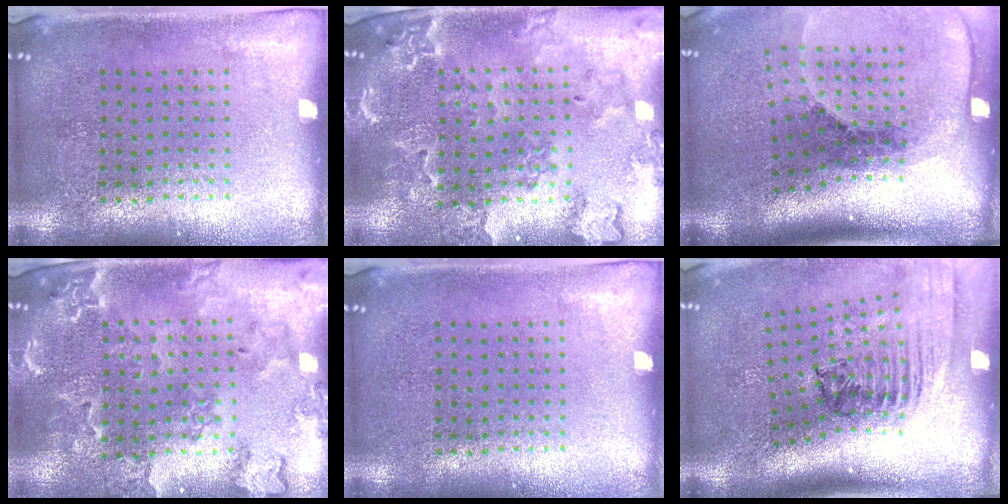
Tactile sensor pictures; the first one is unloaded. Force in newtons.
{"total": 1.9, "press": 1.9, "slide": 0.3}
{"total": 2.7, "press": 1.9, "slide": 2.0}
{"total": 1.9, "press": 1.9, "slide": 0.3}
{"total": 0.0}
{"total": 2.6, "press": 1.8, "slide": 1.8}